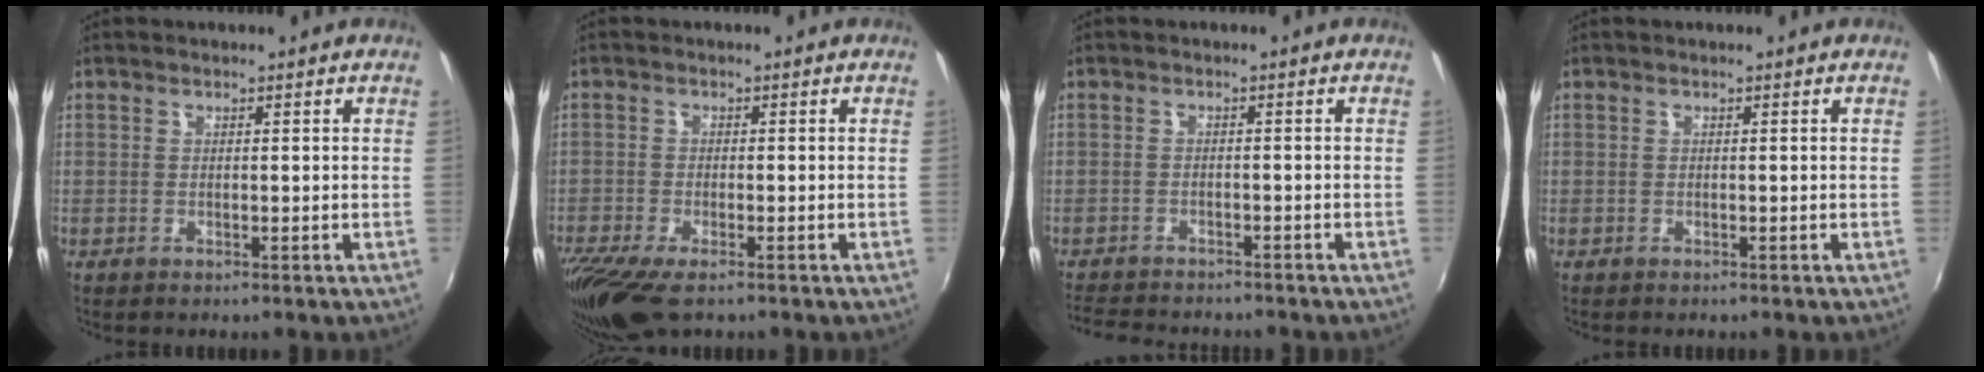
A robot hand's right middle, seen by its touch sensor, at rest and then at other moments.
{"total": 9.2, "force": [-6.6, 2.6, 5.8], "torque": [-0.138, -0.046, -0.123]}
{"total": 8.2, "force": [-7.5, 2.0, 2.5], "torque": [-0.070, -0.012, -0.117]}
{"total": 0.0}